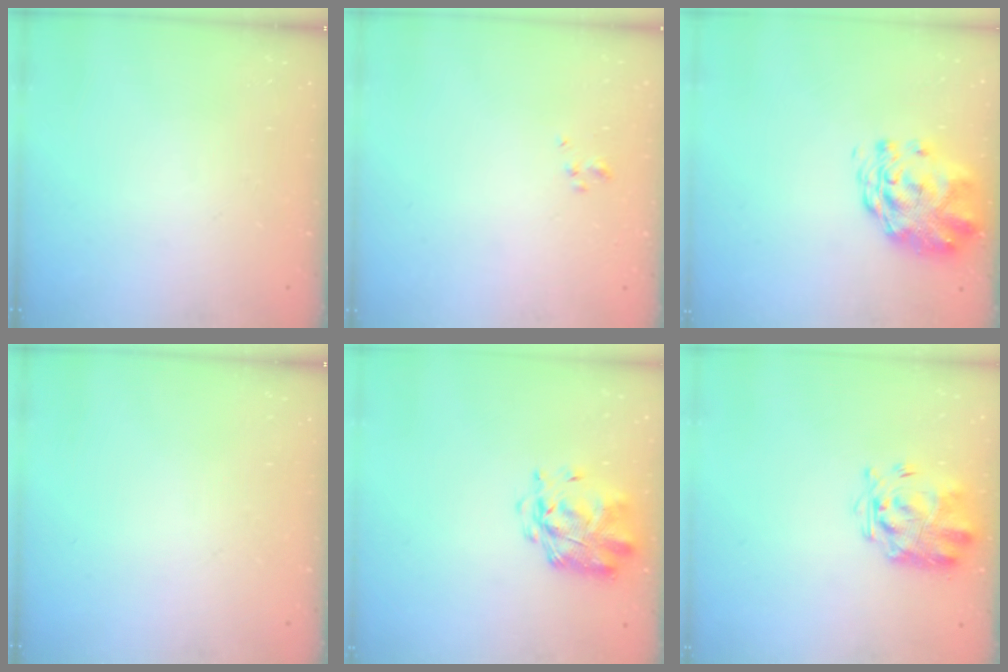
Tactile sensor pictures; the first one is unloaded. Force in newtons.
{"total": 0.9, "press": 0.8, "slide": 0.3}
{"total": 2.9, "press": 2.7, "slide": 1.0}
{"total": 0.0}
{"total": 2.9, "press": 2.8, "slide": 0.8}
{"total": 3.8, "press": 3.3, "slide": 1.7}